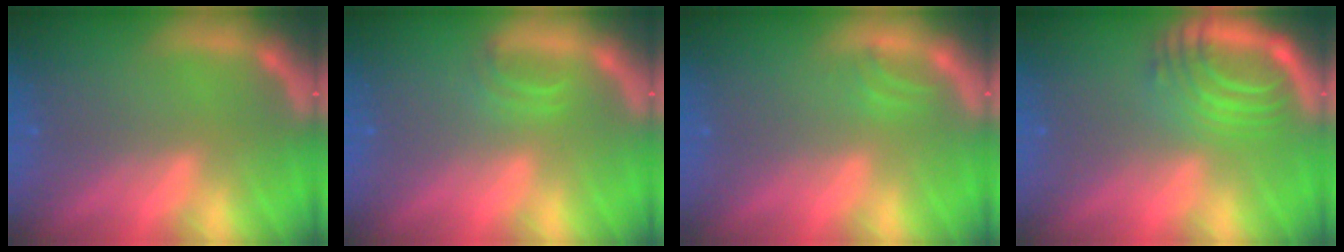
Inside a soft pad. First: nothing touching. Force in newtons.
{"total": 1.4}
{"total": 0.9}
{"total": 6.5}